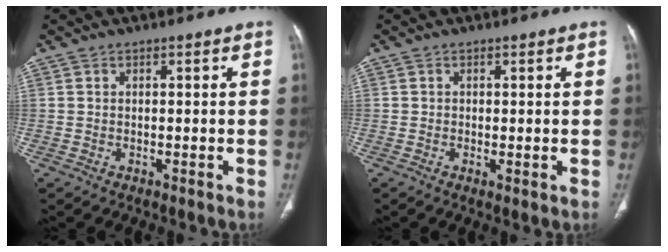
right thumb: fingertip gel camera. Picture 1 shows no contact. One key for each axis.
{"total": 1.0, "fx": -0.2, "fy": 0.3, "fz": 1.0, "tx": -0.019, "ty": -0.006, "tz": -0.004}